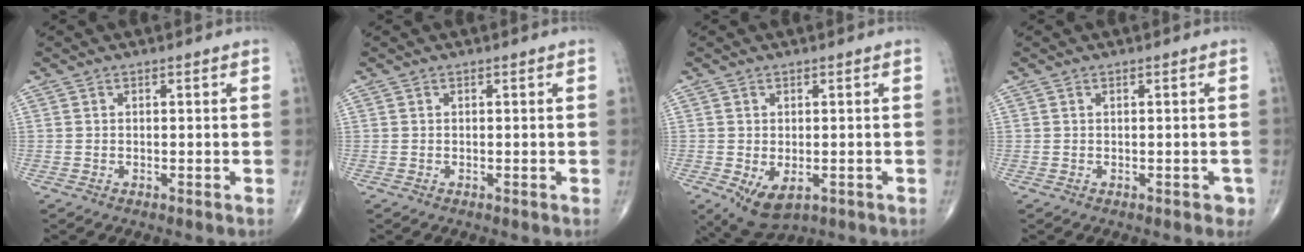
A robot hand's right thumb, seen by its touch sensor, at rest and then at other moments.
{"total": 0.0}
{"total": 6.5, "force": [-2.0, 3.8, 4.8], "torque": [-0.076, -0.009, -0.019]}
{"total": 1.4, "force": [-0.4, 0.9, 1.1], "torque": [-0.005, 0.004, -0.003]}